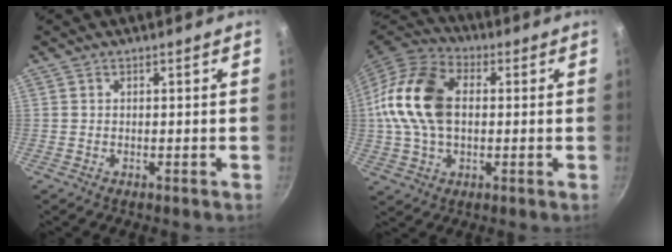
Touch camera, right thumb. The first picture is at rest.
{"total": 17.4, "force": [1.4, 11.5, 13.0], "torque": [-0.241, 0.029, 0.012]}